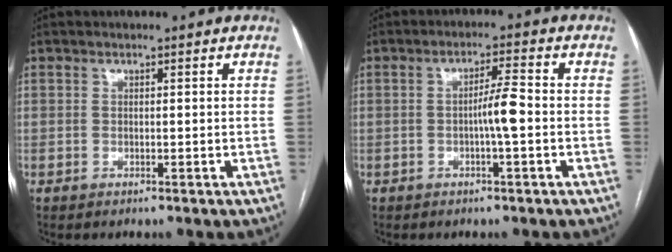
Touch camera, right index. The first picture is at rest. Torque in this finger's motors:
{"motor_torque": [0.94, -0.04, 0.15, 0.05]}